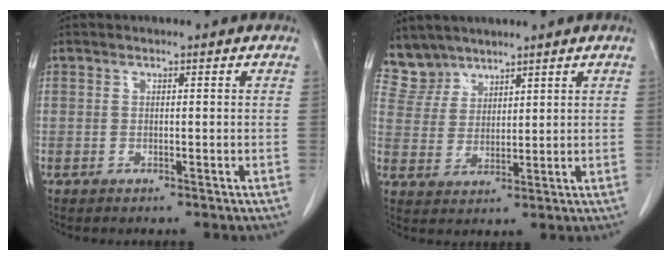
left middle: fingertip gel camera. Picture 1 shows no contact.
{"total": 5.0, "force": [4.6, 2.0, -0.5], "torque": [0.007, 0.006, 0.104]}